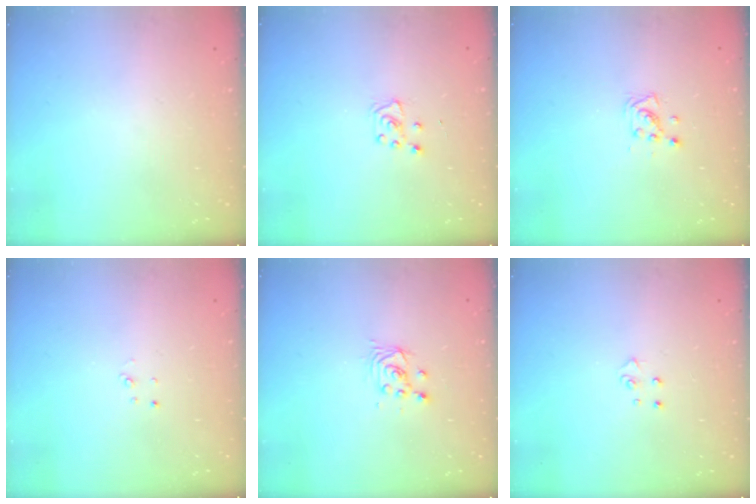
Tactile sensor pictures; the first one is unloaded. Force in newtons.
{"total": 5.7, "press": 5.6, "slide": 0.8}
{"total": 3.7, "press": 3.6, "slide": 0.6}
{"total": 2.2, "press": 2.2, "slide": 0.2}
{"total": 2.5, "press": 2.5, "slide": 0.1}
{"total": 3.6, "press": 3.5, "slide": 0.3}